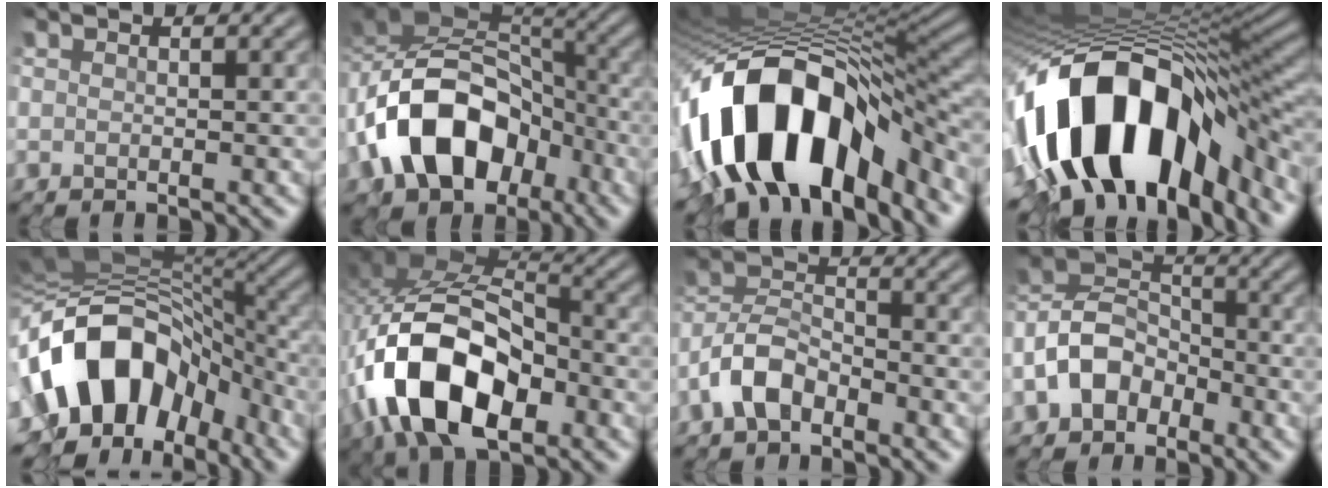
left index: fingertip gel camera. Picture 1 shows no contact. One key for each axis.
{"total": 13.6, "fx": -4.9, "fy": 9.3, "fz": 8.5, "tx": -0.165, "ty": 0.001, "tz": -0.085}
{"total": 15.3, "fx": -6.9, "fy": 7.8, "fz": 11.2, "tx": -0.193, "ty": 0.016, "tz": -0.111}
{"total": 16.7, "fx": -5.4, "fy": 8.9, "fz": 13.0, "tx": -0.237, "ty": -0.011, "tz": -0.074}
{"total": 14.2, "fx": -4.7, "fy": 9.7, "fz": 9.2, "tx": -0.159, "ty": 0.001, "tz": -0.085}
{"total": 13.1, "fx": -5.0, "fy": 7.2, "fz": 9.8, "tx": -0.193, "ty": 0.001, "tz": -0.095}
{"total": 4.6, "fx": -2.9, "fy": 2.3, "fz": 2.7, "tx": -0.061, "ty": 0.012, "tz": -0.062}
{"total": 6.5, "fx": -3.3, "fy": 4.6, "fz": 3.3, "tx": -0.061, "ty": 0.016, "tz": -0.074}